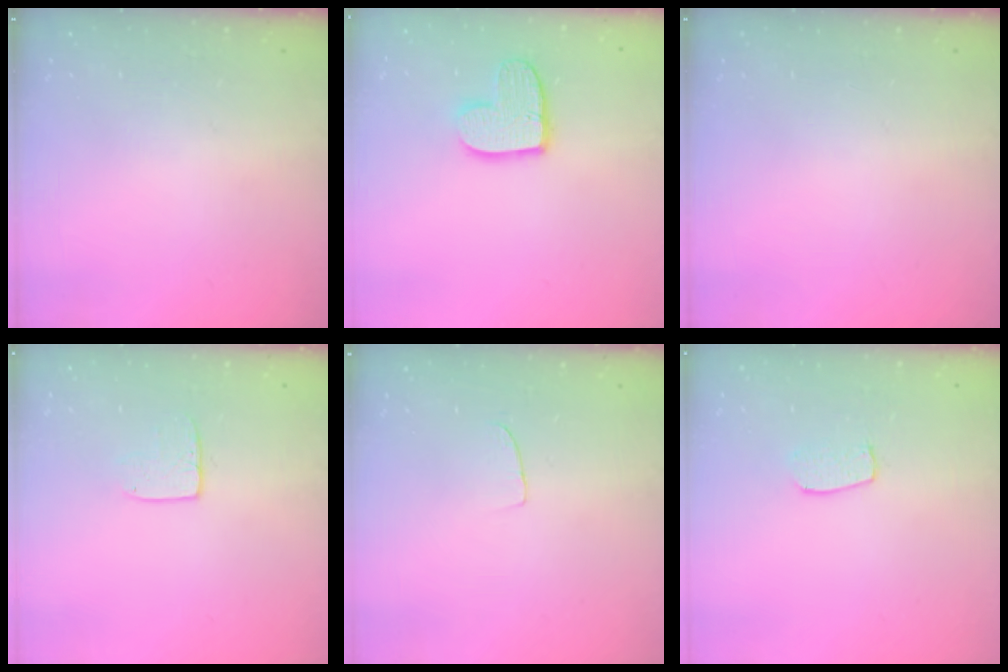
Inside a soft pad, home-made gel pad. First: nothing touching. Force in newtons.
{"total": 10.7, "press": 10.7, "slide": 0.8}
{"total": 0.0}
{"total": 6.5, "press": 6.5, "slide": 0.4}
{"total": 2.5, "press": 2.5, "slide": 0.1}
{"total": 5.9, "press": 5.9, "slide": 0.3}